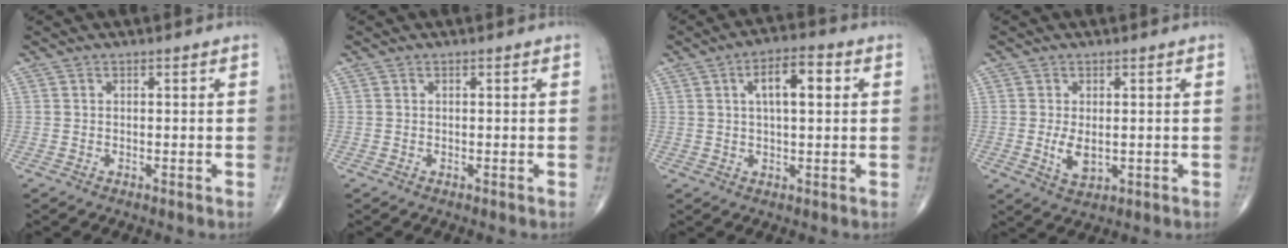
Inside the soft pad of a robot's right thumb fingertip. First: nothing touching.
{"total": 0.0}
{"total": 7.9, "force": [2.1, 3.0, 6.9], "torque": [-0.104, 0.010, 0.030]}
{"total": 4.1, "force": [-0.3, 2.3, 3.5], "torque": [-0.061, -0.011, 0.002]}